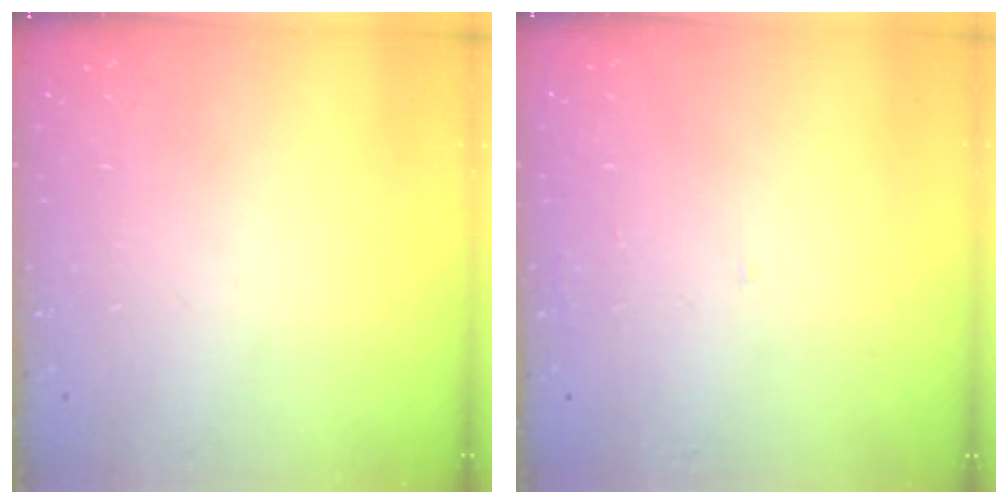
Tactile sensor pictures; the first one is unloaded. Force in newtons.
{"total": 2.0, "press": 2.0, "slide": 0.1}